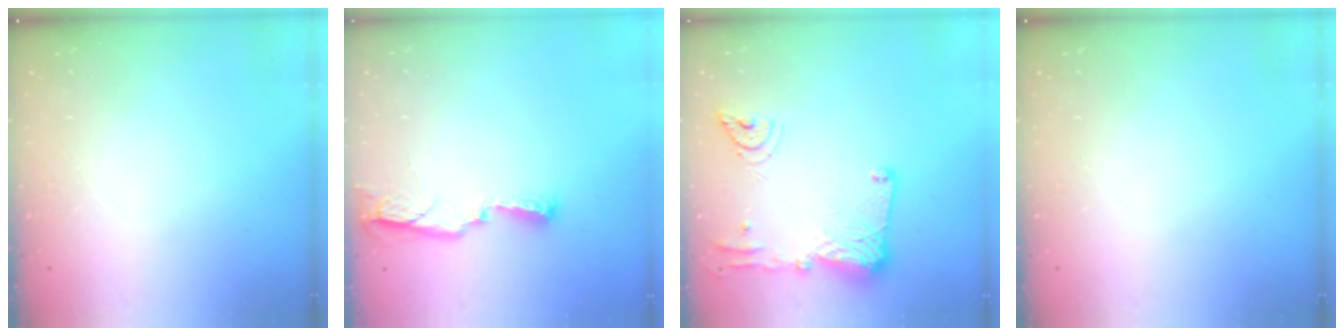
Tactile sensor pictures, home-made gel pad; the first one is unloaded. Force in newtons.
{"total": 6.6, "press": 6.5, "slide": 1.1}
{"total": 17.2, "press": 17.1, "slide": 2.2}
{"total": 0.0}